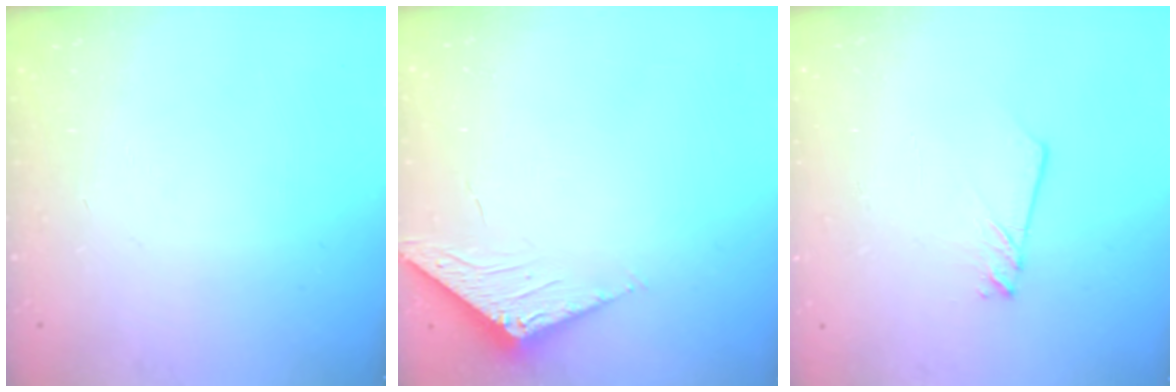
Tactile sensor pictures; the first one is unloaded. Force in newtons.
{"total": 6.9, "press": 6.9, "slide": 0.5}
{"total": 2.0, "press": 2.0, "slide": 0.1}